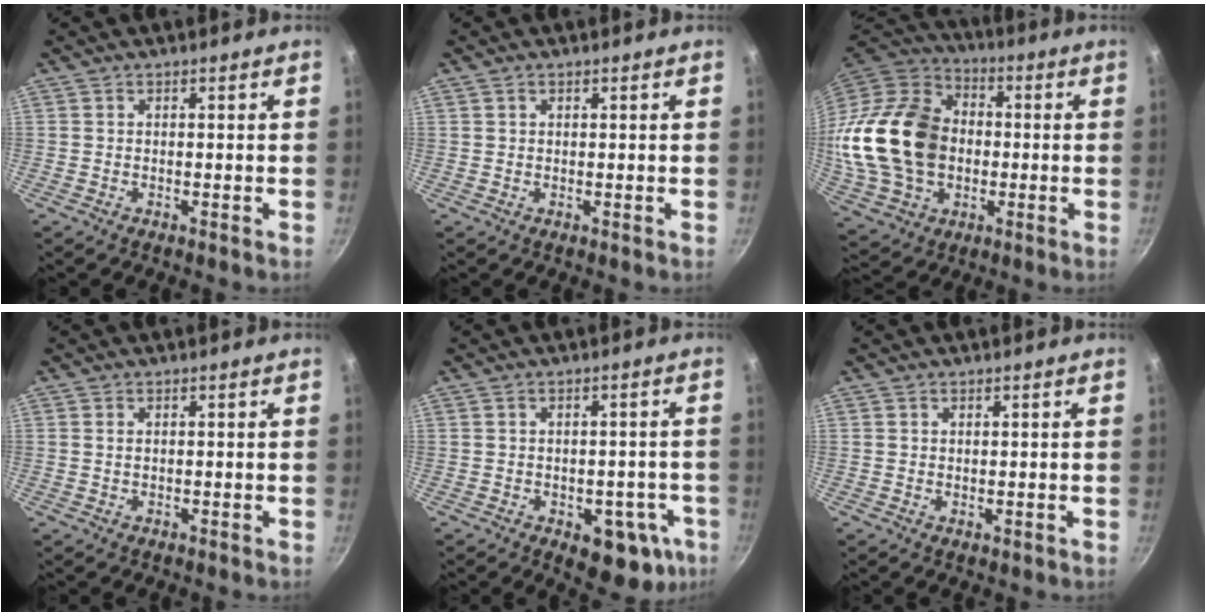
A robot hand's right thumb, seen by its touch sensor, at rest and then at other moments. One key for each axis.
{"total": 0.8, "fx": 0.5, "fy": 0.5, "fz": 0.4, "tx": -0.006, "ty": 0.002, "tz": 0.008}
{"total": 25.0, "fx": -0.6, "fy": 18.5, "fz": 16.9, "tx": -0.314, "ty": 0.029, "tz": -0.002}
{"total": 0.7, "fx": 0.2, "fy": 0.5, "fz": 0.5, "tx": -0.008, "ty": 0.001, "tz": 0.004}
{"total": 11.1, "fx": -3.7, "fy": 6.4, "fz": 8.2, "tx": -0.049, "ty": 0.014, "tz": -0.038}
{"total": 0.7, "fx": 0.4, "fy": 0.3, "fz": 0.4, "tx": -0.003, "ty": -0.007, "tz": 0.004}